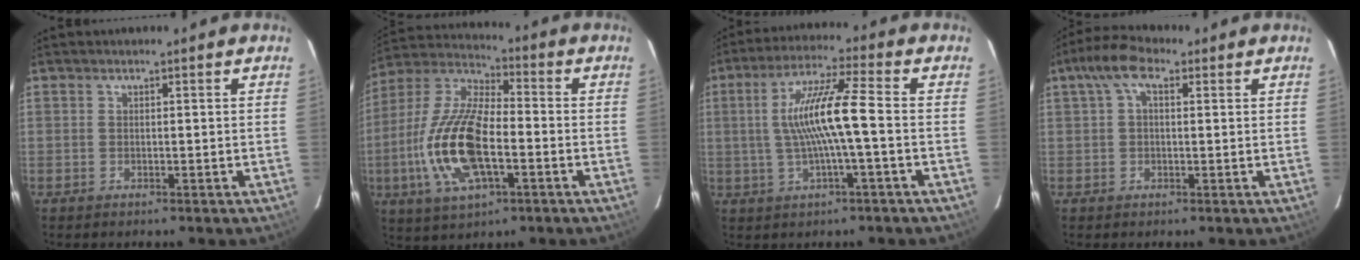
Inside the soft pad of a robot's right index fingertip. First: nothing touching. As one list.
[{"total": 18.1, "force": [-4.6, 7.3, 15.9], "torque": [-0.342, -0.006, -0.090]}, {"total": 10.0, "force": [-0.4, -0.6, 9.9], "torque": [-0.188, 0.006, -0.001]}, {"total": 5.0, "force": [2.3, 2.3, 3.8], "torque": [-0.074, 0.020, 0.044]}]